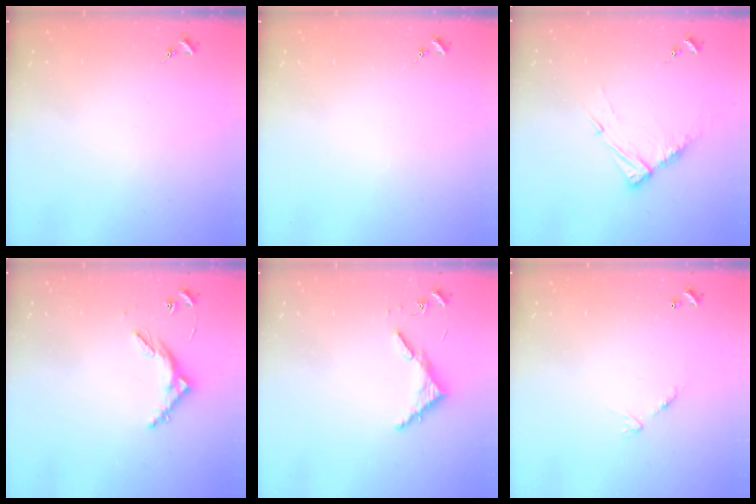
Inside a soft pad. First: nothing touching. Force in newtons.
{"total": 0.0}
{"total": 9.4, "press": 9.4, "slide": 0.6}
{"total": 6.1, "press": 6.1, "slide": 0.4}
{"total": 4.0, "press": 4.0, "slide": 0.3}
{"total": 6.9, "press": 6.8, "slide": 0.6}